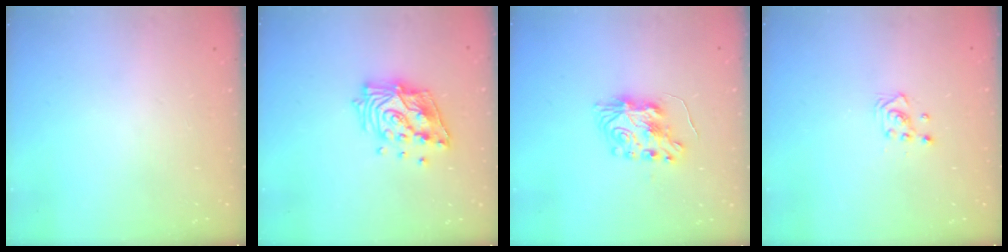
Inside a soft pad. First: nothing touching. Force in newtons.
{"total": 15.2, "press": 15.0, "slide": 1.8}
{"total": 8.5, "press": 8.5, "slide": 0.6}
{"total": 3.1, "press": 3.1, "slide": 0.3}